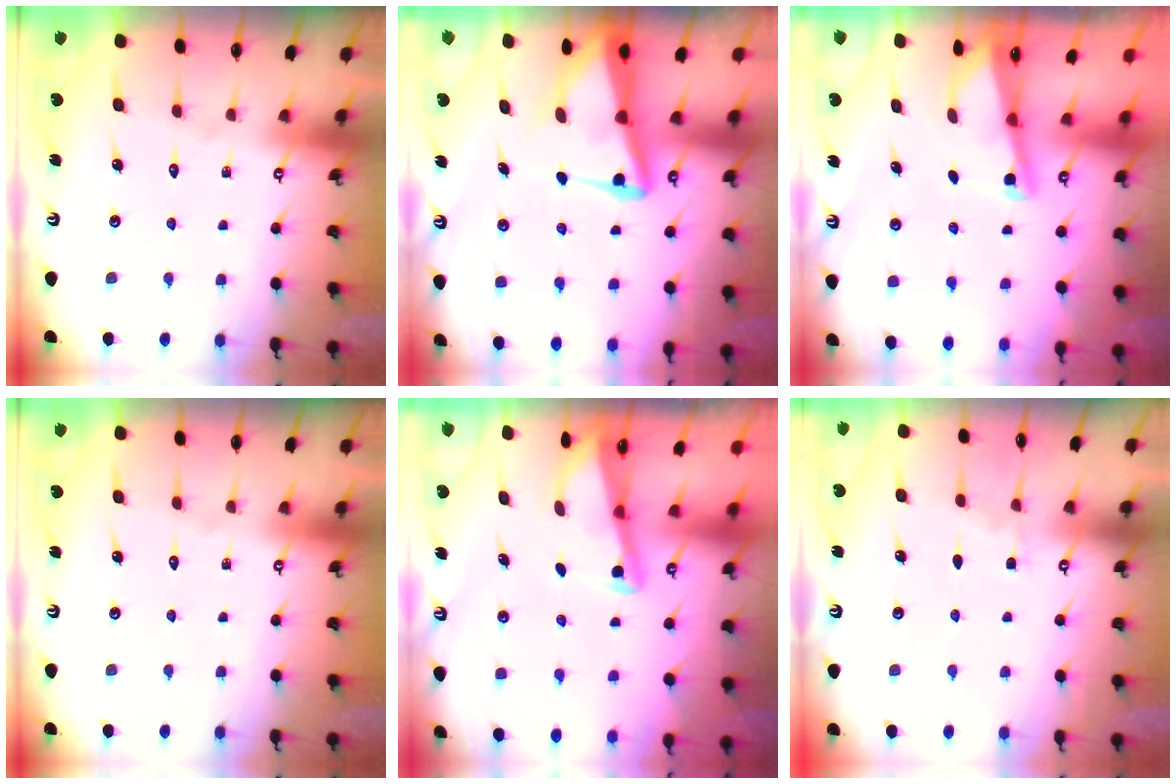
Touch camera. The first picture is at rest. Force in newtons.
{"total": 7.0, "press": 6.9, "slide": 0.8}
{"total": 2.2, "press": 2.2, "slide": 0.3}
{"total": 0.0}
{"total": 2.9, "press": 2.9, "slide": 0.3}
{"total": 4.3, "press": 4.3, "slide": 0.4}